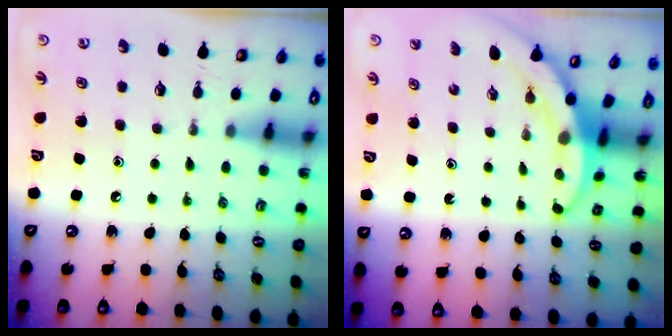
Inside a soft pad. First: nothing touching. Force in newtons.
{"total": 3.4, "press": 3.4, "slide": 0.1}